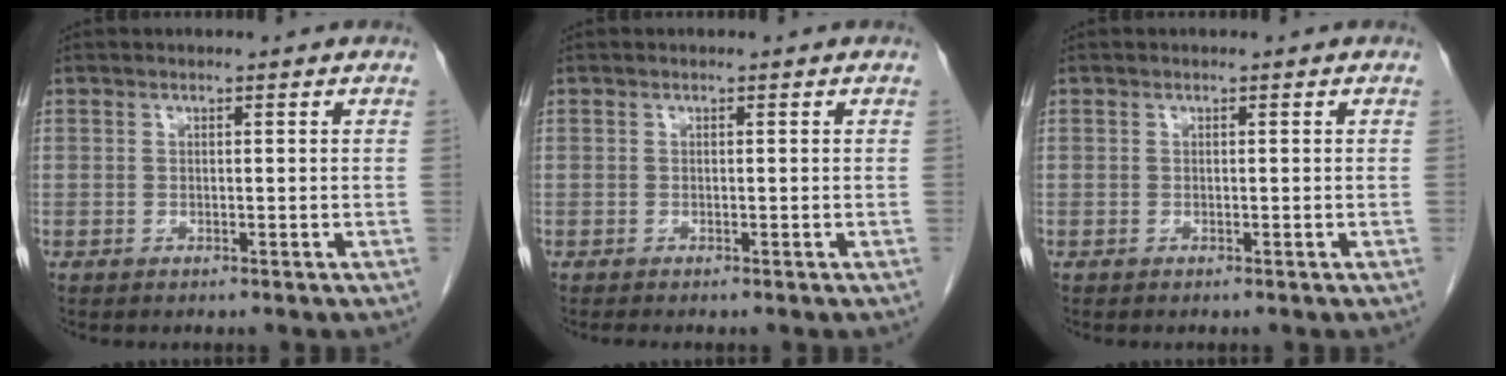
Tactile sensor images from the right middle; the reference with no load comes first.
{"total": 0.6, "force": [-0.5, 0.0, 0.3], "torque": [-0.002, 0.000, -0.009]}
{"total": 0.0}